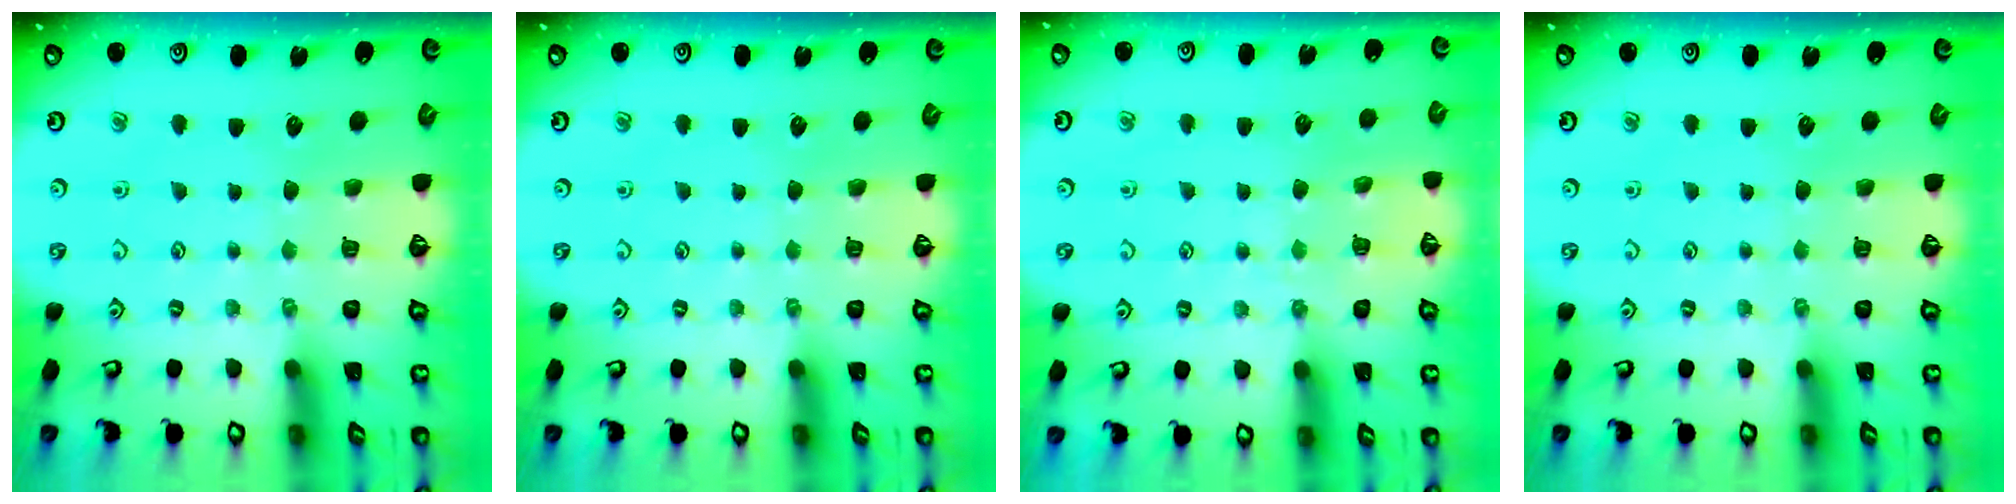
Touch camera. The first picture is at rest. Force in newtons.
{"total": 0.0}
{"total": 5.9, "press": 5.8, "slide": 0.8}
{"total": 0.0}